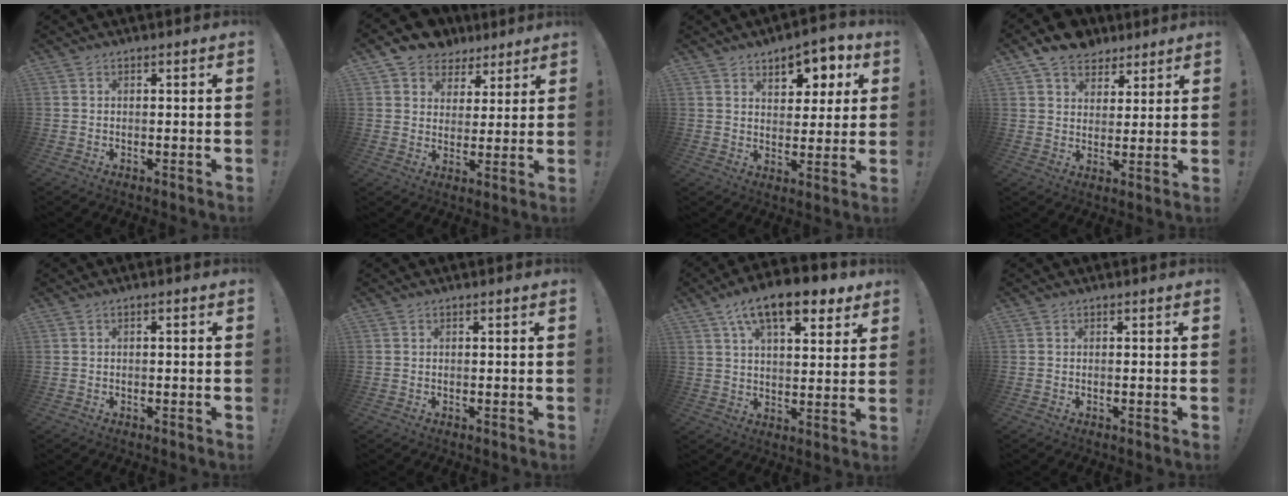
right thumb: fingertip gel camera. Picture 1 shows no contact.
{"total": 8.2, "force": [5.4, 6.1, 0.8], "torque": [-0.016, -0.041, 0.107]}
{"total": 9.0, "force": [5.2, 5.4, 5.0], "torque": [-0.049, -0.036, 0.091]}
{"total": 9.5, "force": [6.8, 6.4, 2.1], "torque": [-0.038, -0.041, 0.135]}
{"total": 1.0, "force": [-0.8, -0.1, 0.7], "torque": [-0.013, 0.002, -0.015]}
{"total": 0.0}
{"total": 14.6, "force": [8.4, 6.1, 10.3], "torque": [-0.164, -0.038, 0.142]}
{"total": 0.0}